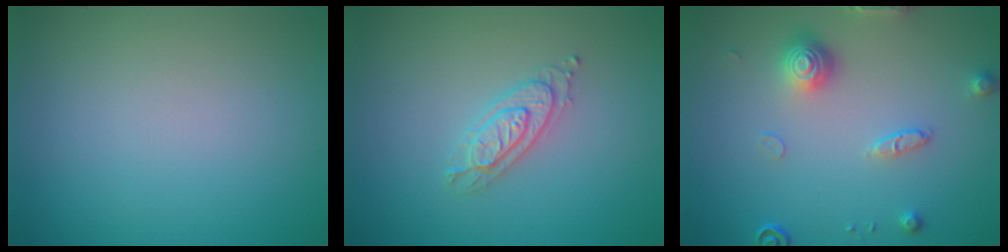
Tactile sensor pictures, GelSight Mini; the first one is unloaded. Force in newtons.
{"total": 2.2, "press": 2.1, "slide": 0.5}
{"total": 3.0, "press": 2.8, "slide": 0.9}